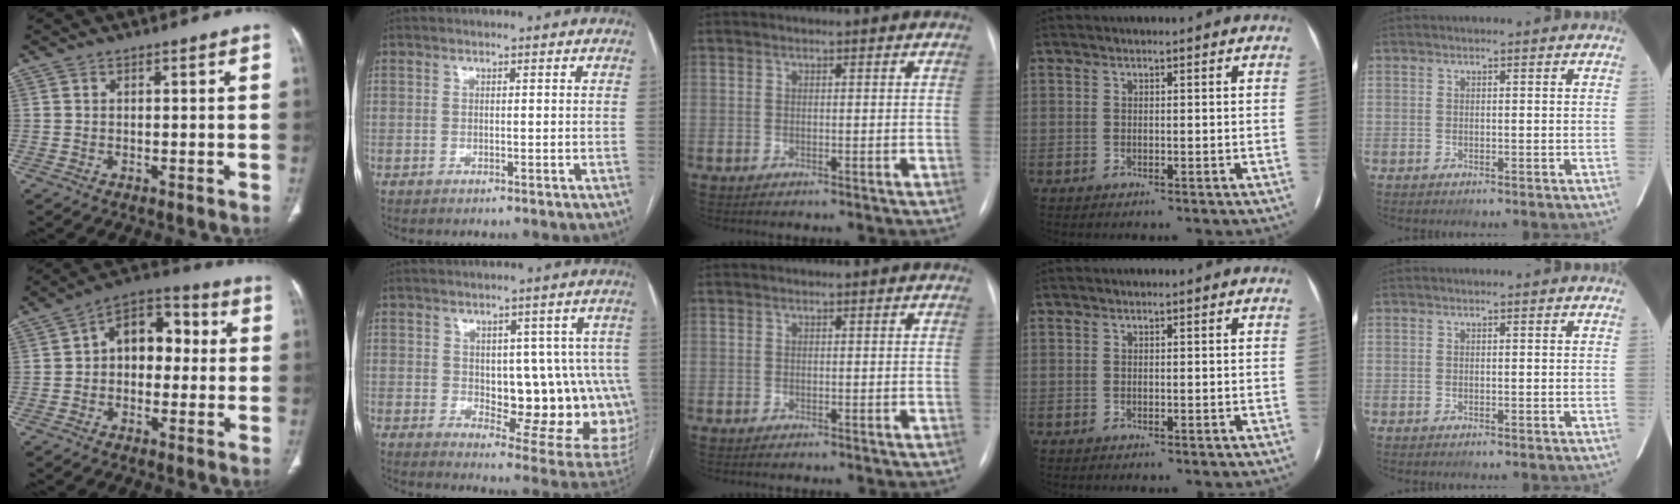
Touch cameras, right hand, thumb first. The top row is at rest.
{"thumb": {"total": 11.2, "force": [0.9, 7.6, 8.2], "torque": [-0.084, 0.036, 0.000]}, "index": {"total": 15.9, "force": [-0.8, 7.3, 14.1], "torque": [-0.126, 0.011, 0.013]}}